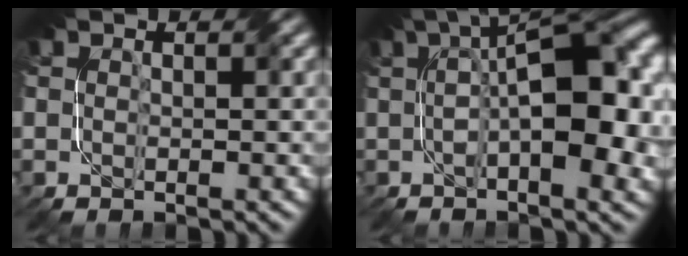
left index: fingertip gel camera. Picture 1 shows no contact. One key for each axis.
{"total": 12.3, "fx": 0.9, "fy": 4.7, "fz": 11.3, "tx": -0.162, "ty": 0.009, "tz": 0.018}